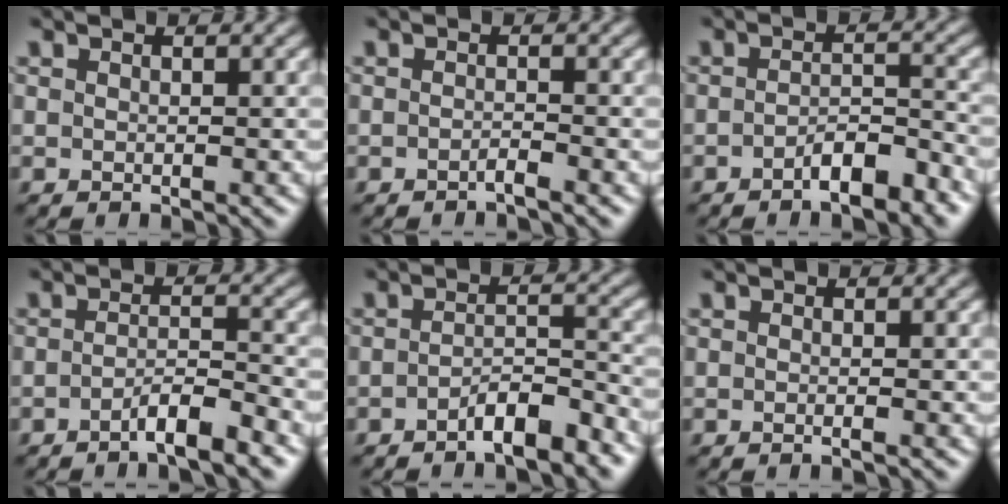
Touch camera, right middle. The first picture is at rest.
{"total": 1.0, "force": [-0.7, 0.1, 0.6], "torque": [-0.011, 0.003, -0.017]}
{"total": 3.9, "force": [-2.4, 1.1, 2.9], "torque": [-0.048, 0.006, -0.041]}
{"total": 3.4, "force": [-2.1, 0.5, 2.6], "torque": [-0.038, 0.007, -0.046]}
{"total": 4.1, "force": [-2.8, 1.0, 2.8], "torque": [-0.048, 0.006, -0.050]}
{"total": 0.9, "force": [-0.3, 0.3, 0.8], "torque": [-0.010, -0.008, -0.009]}